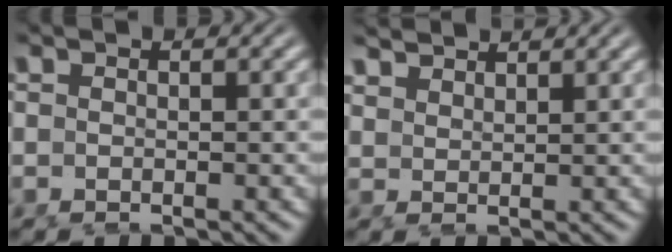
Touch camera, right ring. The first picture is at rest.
{"total": 2.8, "force": [2.7, -0.3, 0.2], "torque": [0.006, 0.000, 0.059]}